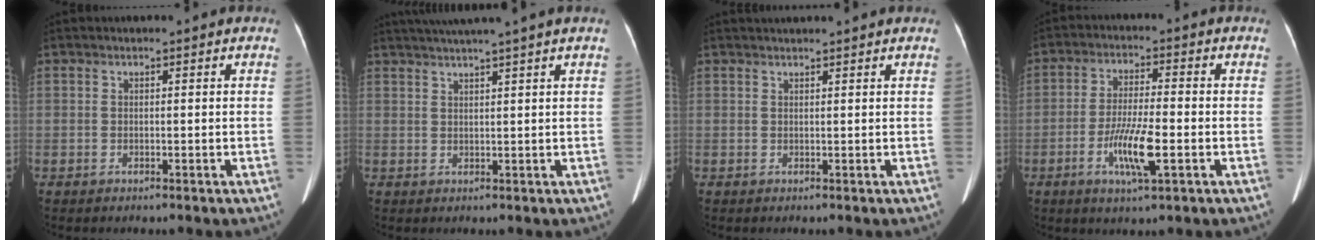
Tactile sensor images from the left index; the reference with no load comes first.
{"total": 6.9, "force": [5.5, -1.7, 3.8], "torque": [-0.056, 0.018, 0.079]}
{"total": 3.9, "force": [3.7, -0.1, 1.3], "torque": [-0.015, 0.026, 0.048]}
{"total": 8.0, "force": [-2.8, 0.9, 7.4], "torque": [-0.146, -0.010, -0.052]}